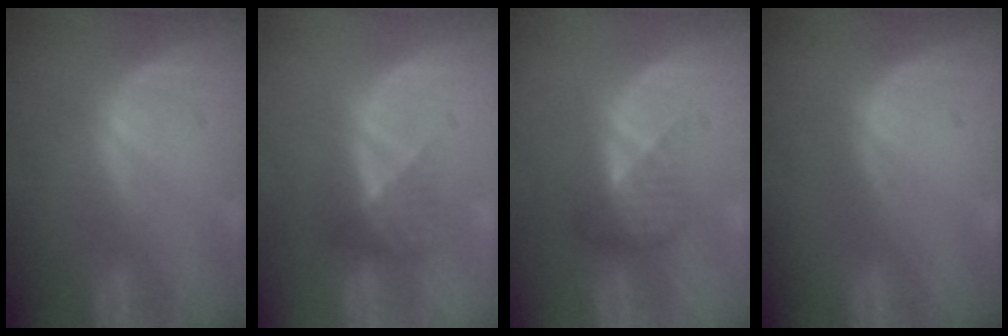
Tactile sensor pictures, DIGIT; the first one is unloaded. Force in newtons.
{"total": 3.4, "press": 3.1, "slide": 1.4}
{"total": 3.5, "press": 3.2, "slide": 1.4}
{"total": 0.0}